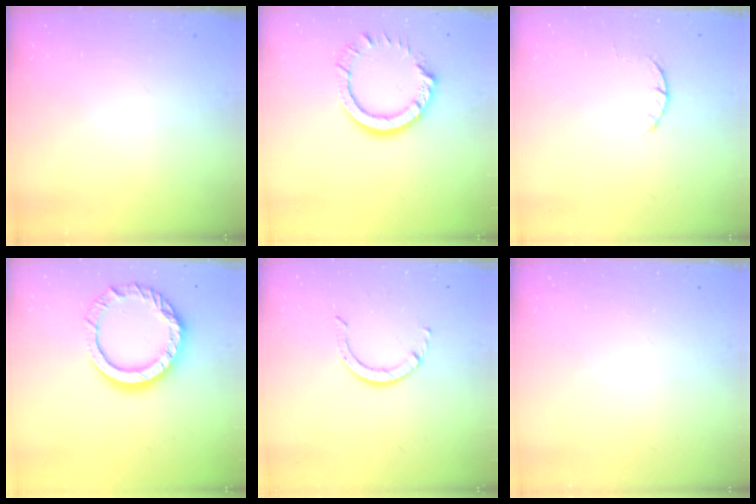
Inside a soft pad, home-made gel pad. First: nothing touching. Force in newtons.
{"total": 10.8, "press": 10.8, "slide": 1.2}
{"total": 2.3, "press": 2.3, "slide": 0.4}
{"total": 13.9, "press": 13.9, "slide": 1.0}
{"total": 2.9, "press": 2.9, "slide": 0.2}
{"total": 0.0}